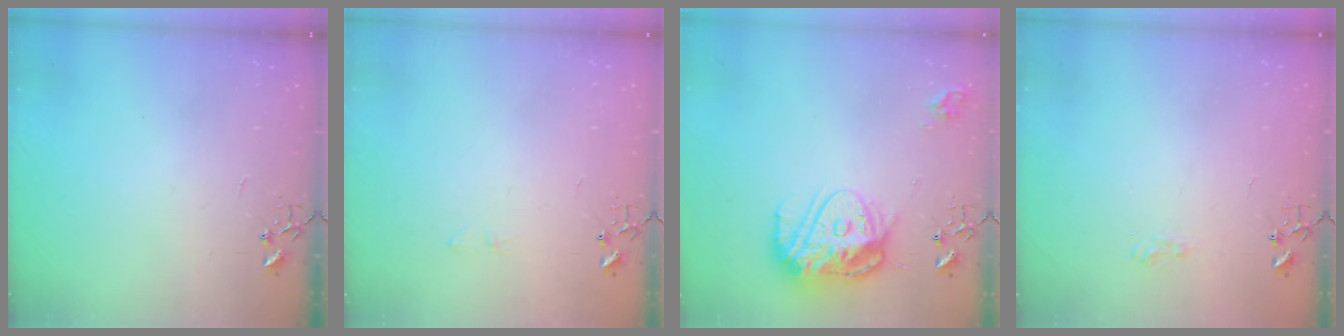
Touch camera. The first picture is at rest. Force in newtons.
{"total": 4.5, "press": 4.5, "slide": 0.4}
{"total": 19.1, "press": 19.1, "slide": 1.5}
{"total": 6.1, "press": 6.1, "slide": 0.8}